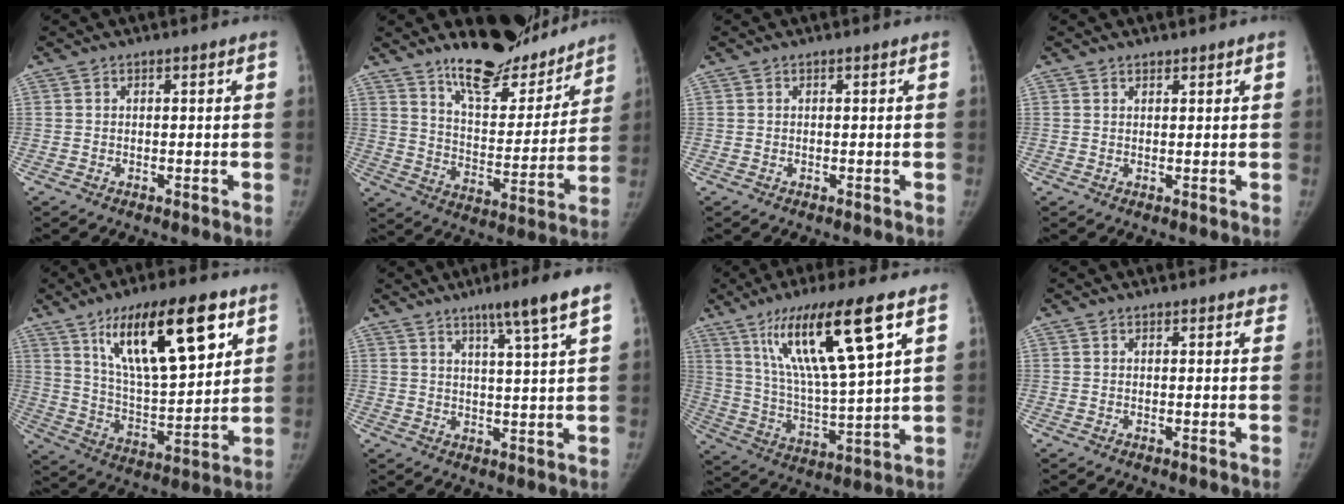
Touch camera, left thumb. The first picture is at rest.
{"total": 18.4, "force": [15.4, 6.4, 7.6], "torque": [-0.061, -0.111, 0.240]}
{"total": 0.0}
{"total": 1.0, "force": [0.9, 0.5, 0.0], "torque": [0.007, -0.007, 0.011]}
{"total": 22.1, "force": [11.0, 7.6, 17.6], "torque": [-0.254, -0.040, 0.193]}
{"total": 8.2, "force": [5.3, -0.5, 6.3], "torque": [-0.100, -0.026, 0.081]}
{"total": 19.6, "force": [9.7, 3.1, 16.7], "torque": [-0.294, -0.038, 0.177]}
{"total": 1.9, "force": [1.6, 0.9, 0.4], "torque": [0.018, 0.000, 0.012]}